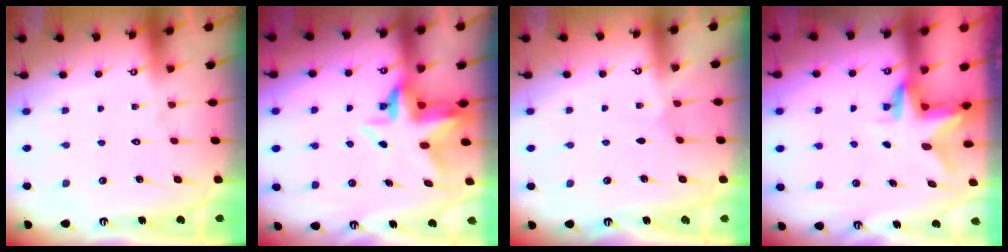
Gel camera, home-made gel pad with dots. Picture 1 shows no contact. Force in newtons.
{"total": 6.2, "press": 6.1, "slide": 1.2}
{"total": 0.5, "press": 0.5, "slide": 0.2}
{"total": 3.0, "press": 3.0, "slide": 0.2}